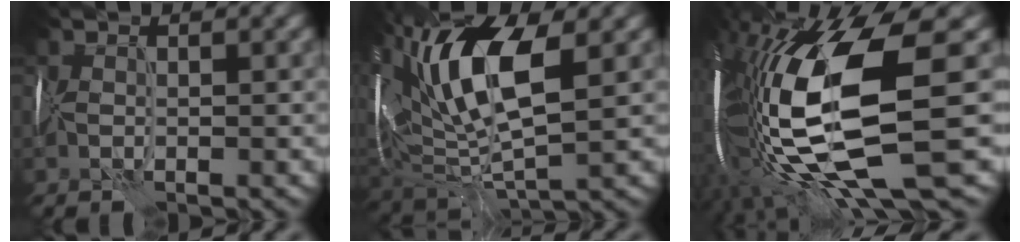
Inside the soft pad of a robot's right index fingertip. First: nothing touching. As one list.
[{"total": 11.1, "force": [3.1, 5.1, 9.3], "torque": [-0.172, 0.017, 0.050]}, {"total": 18.7, "force": [-2.1, 5.8, 17.6], "torque": [-0.343, -0.042, -0.022]}]